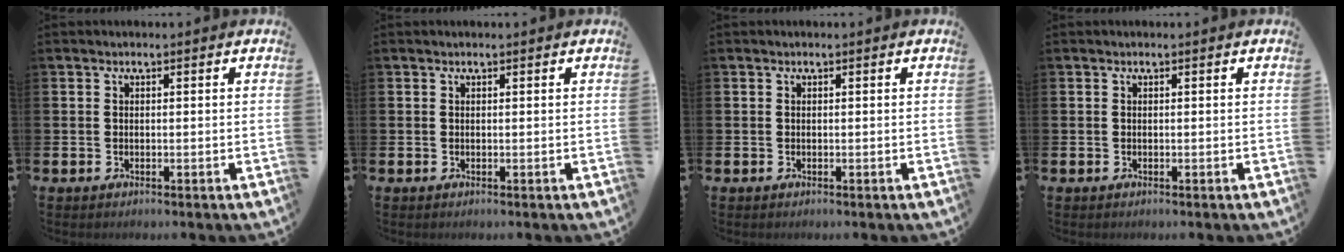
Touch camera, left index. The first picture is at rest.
{"total": 0.0}
{"total": 0.0}
{"total": 0.0}